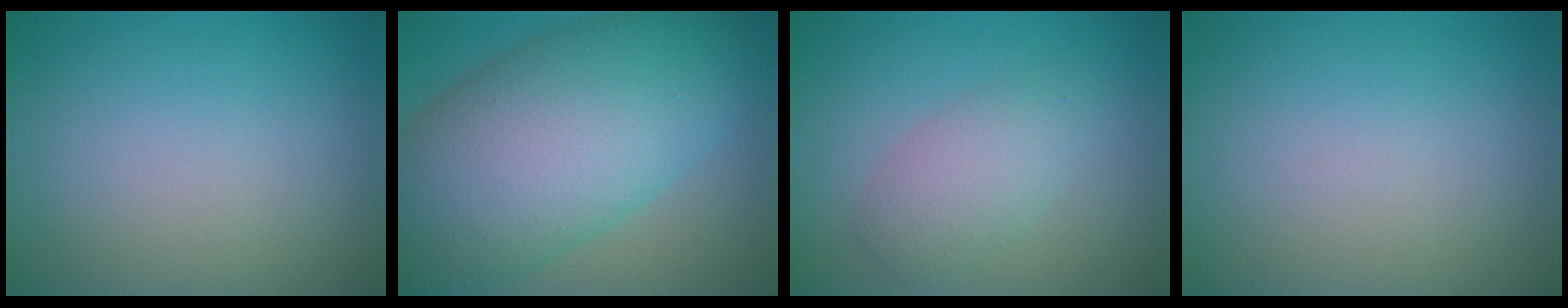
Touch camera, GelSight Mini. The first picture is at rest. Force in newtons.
{"total": 14.0, "press": 14.0, "slide": 0.7}
{"total": 3.2, "press": 3.2, "slide": 0.1}
{"total": 0.0}